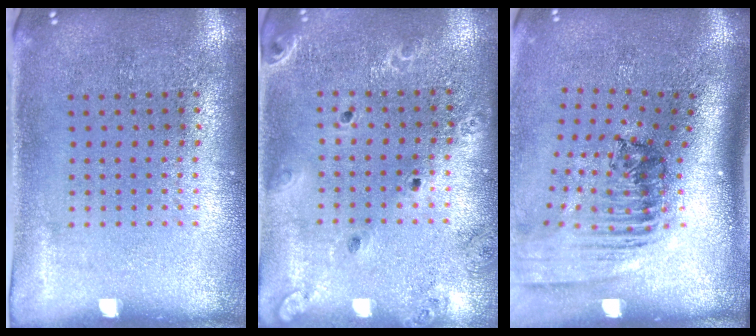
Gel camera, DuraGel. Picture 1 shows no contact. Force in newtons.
{"total": 1.7, "press": 1.7, "slide": 0.4}
{"total": 2.5, "press": 1.8, "slide": 1.7}